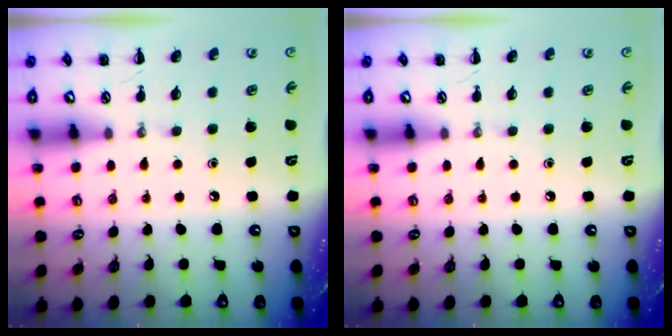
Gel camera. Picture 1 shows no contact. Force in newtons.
{"total": 0.0}